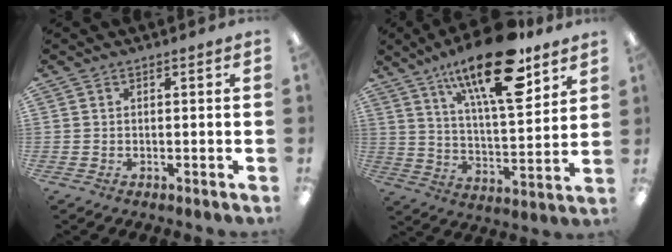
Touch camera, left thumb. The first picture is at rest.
{"total": 22.2, "force": [14.2, 7.3, 15.4], "torque": [-0.248, -0.076, 0.230]}